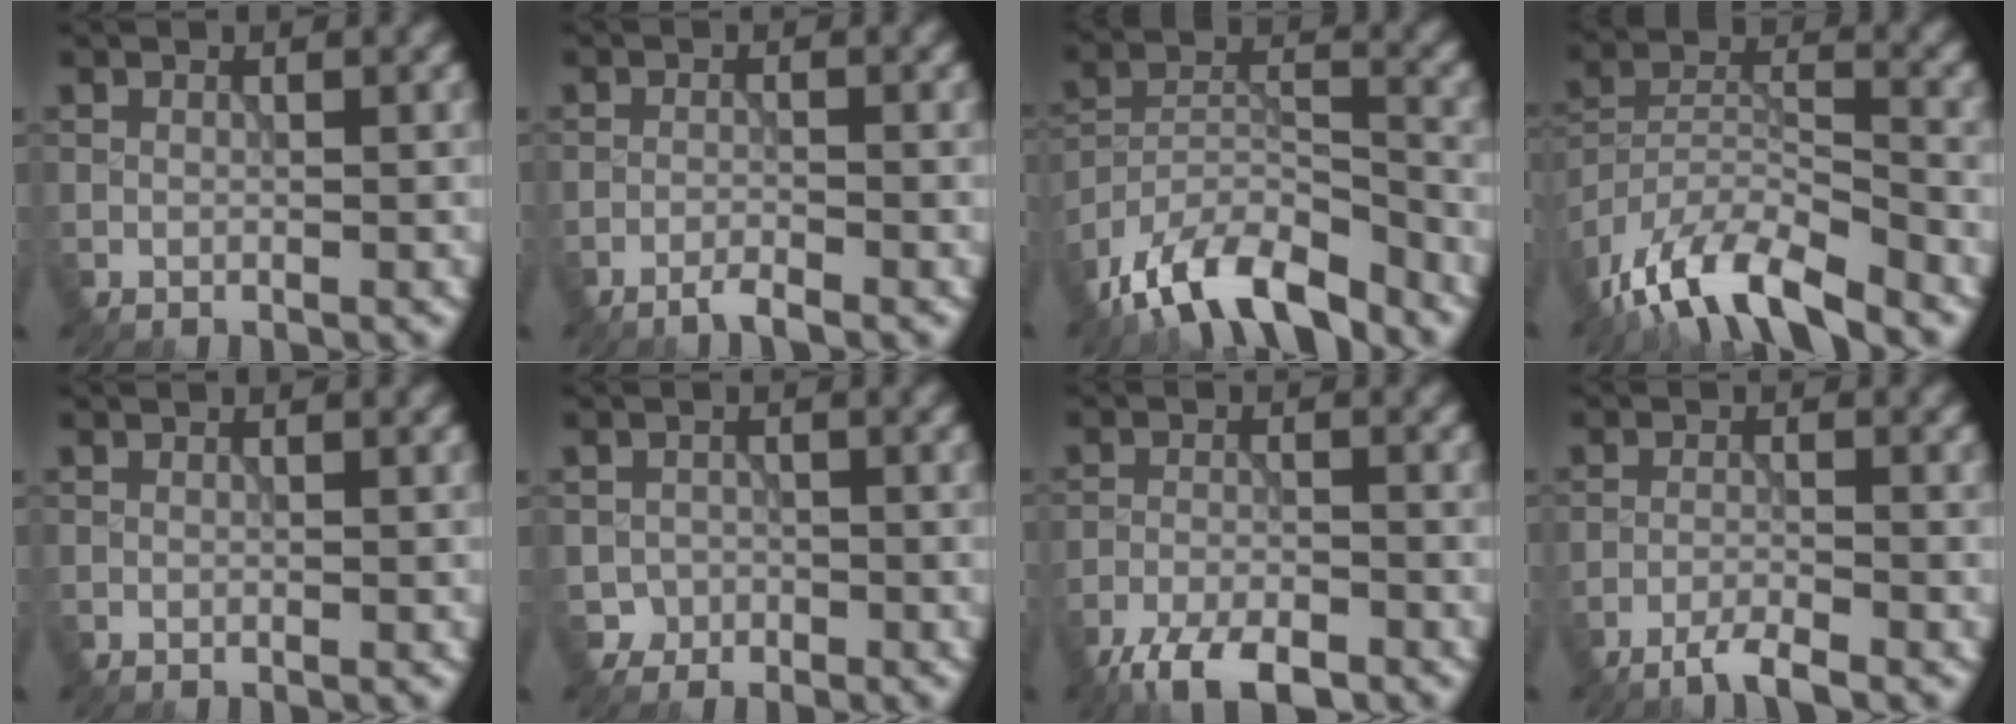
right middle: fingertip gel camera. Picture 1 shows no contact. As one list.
[{"total": 1.6, "force": [-1.3, 0.1, 0.9], "torque": [-0.014, 0.001, -0.031]}, {"total": 10.0, "force": [-7.9, 3.3, 5.2], "torque": [-0.086, 0.000, -0.155]}, {"total": 10.8, "force": [-8.3, 3.0, 6.1], "torque": [-0.110, 0.000, -0.160]}, {"total": 0.0}, {"total": 1.5, "force": [-0.9, 1.2, -0.3], "torque": [0.016, 0.008, -0.018]}, {"total": 5.8, "force": [-4.6, 1.7, 3.1], "torque": [-0.052, -0.008, -0.088]}, {"total": 2.7, "force": [-2.2, 0.2, 1.5], "torque": [-0.027, -0.001, -0.051]}]